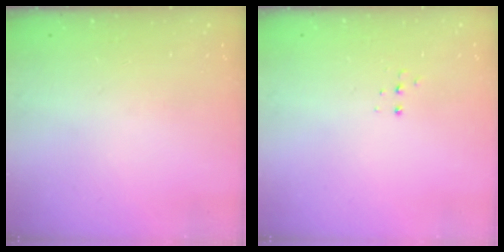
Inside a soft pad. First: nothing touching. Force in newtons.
{"total": 3.6, "press": 3.5, "slide": 0.8}